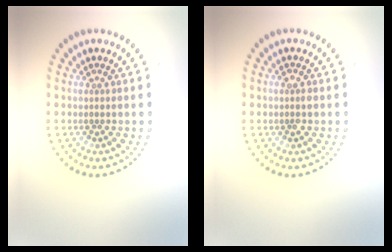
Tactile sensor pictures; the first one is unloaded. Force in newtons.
{"total": 1.0, "press": 1.0, "slide": 0.3}